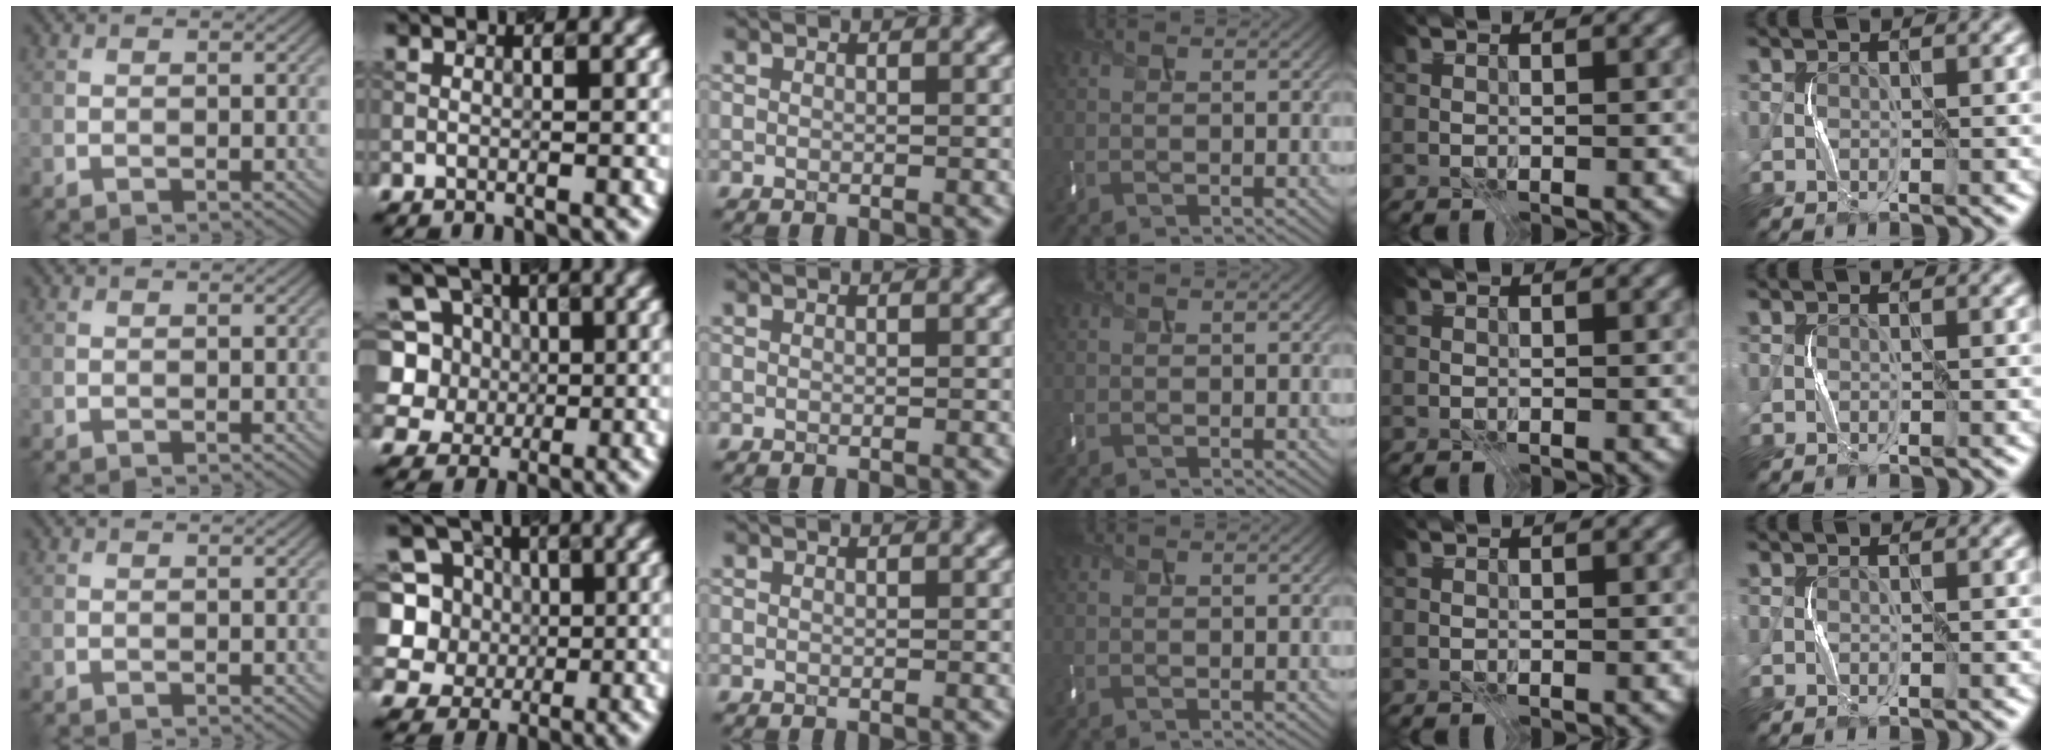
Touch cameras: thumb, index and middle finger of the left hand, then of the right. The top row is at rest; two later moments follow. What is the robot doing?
{"motion": "press", "object": "keyboard"}